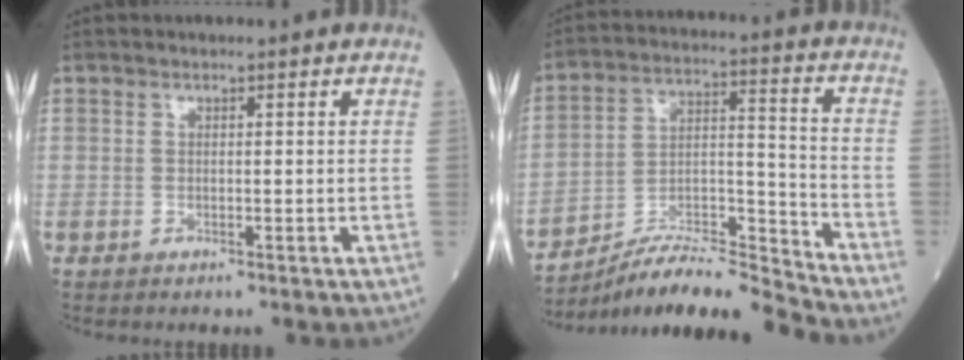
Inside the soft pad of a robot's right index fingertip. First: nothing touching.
{"total": 12.9, "force": [-12.4, -1.1, 3.5], "torque": [-0.051, 0.039, -0.224]}